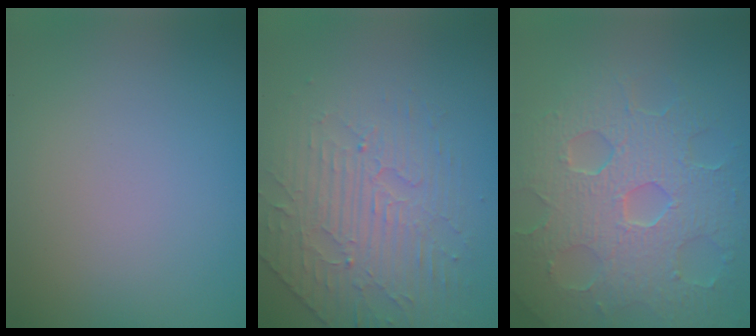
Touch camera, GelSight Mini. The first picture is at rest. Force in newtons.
{"total": 4.1, "press": 3.5, "slide": 2.1}
{"total": 9.0, "press": 6.0, "slide": 6.6}